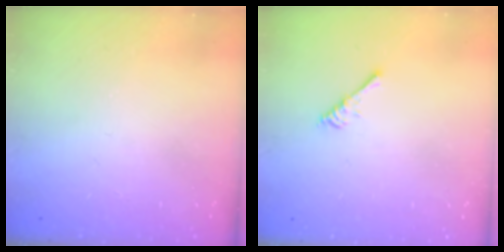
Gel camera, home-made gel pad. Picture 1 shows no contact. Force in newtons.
{"total": 2.9, "press": 2.9, "slide": 0.5}